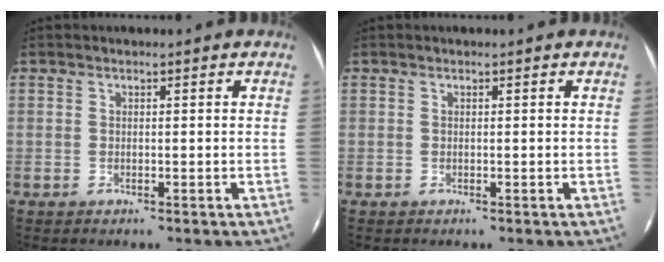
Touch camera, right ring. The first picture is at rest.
{"total": 0.0}